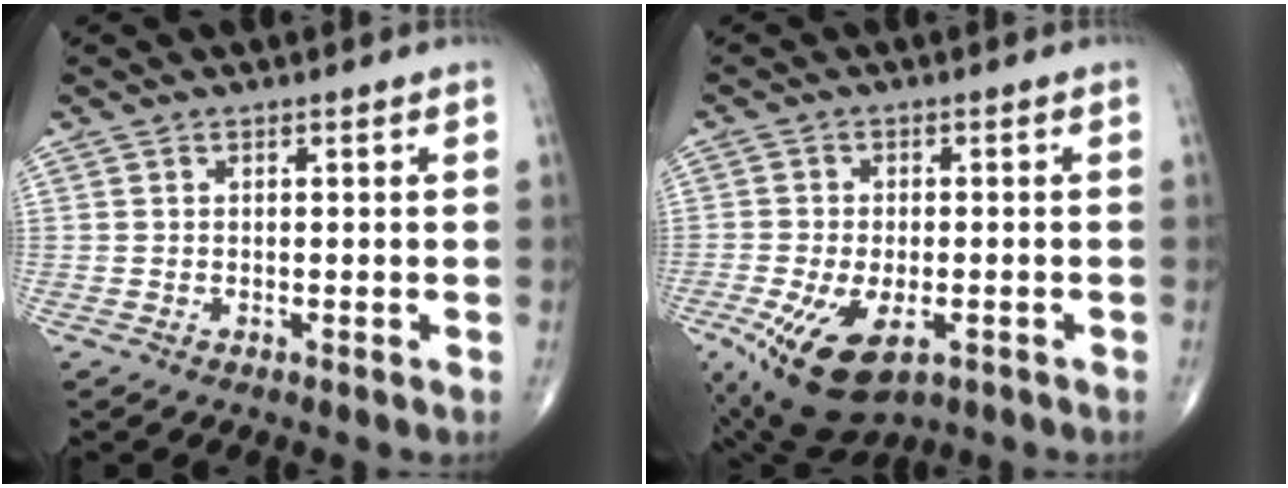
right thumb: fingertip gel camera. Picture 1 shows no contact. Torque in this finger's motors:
{"motor_torque": [-0.07, 0.51, 0.60, -0.03, 0.11]}